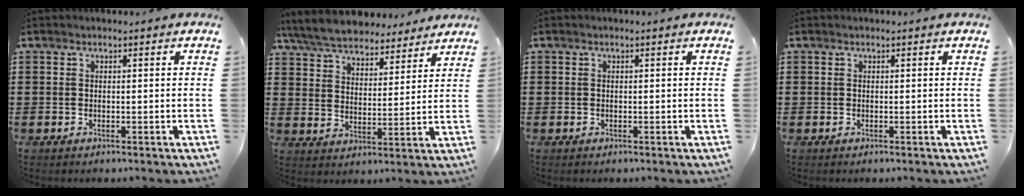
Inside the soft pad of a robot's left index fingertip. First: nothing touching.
{"total": 6.6, "force": [6.2, 1.2, 1.8], "torque": [-0.064, -0.030, 0.110]}
{"total": 0.0}
{"total": 0.0}